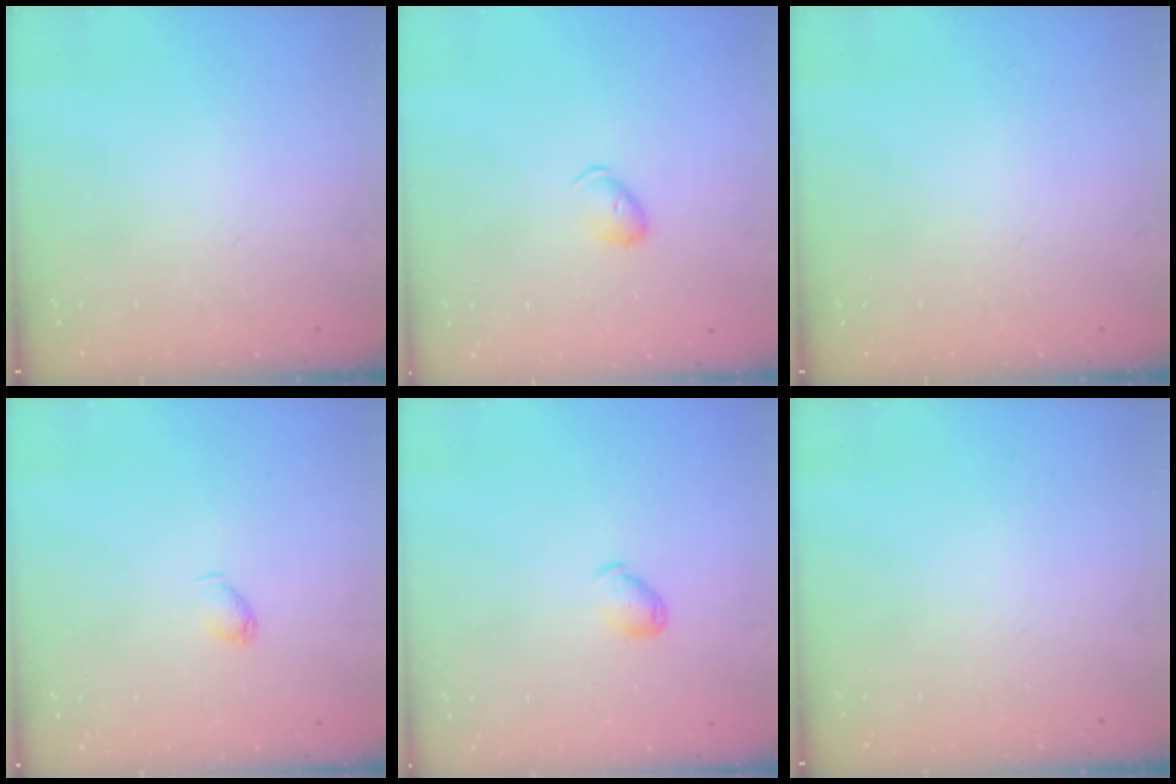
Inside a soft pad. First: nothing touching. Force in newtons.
{"total": 4.5, "press": 4.5, "slide": 0.6}
{"total": 0.0}
{"total": 2.5, "press": 2.5, "slide": 0.5}
{"total": 5.9, "press": 5.8, "slide": 1.1}
{"total": 0.0}